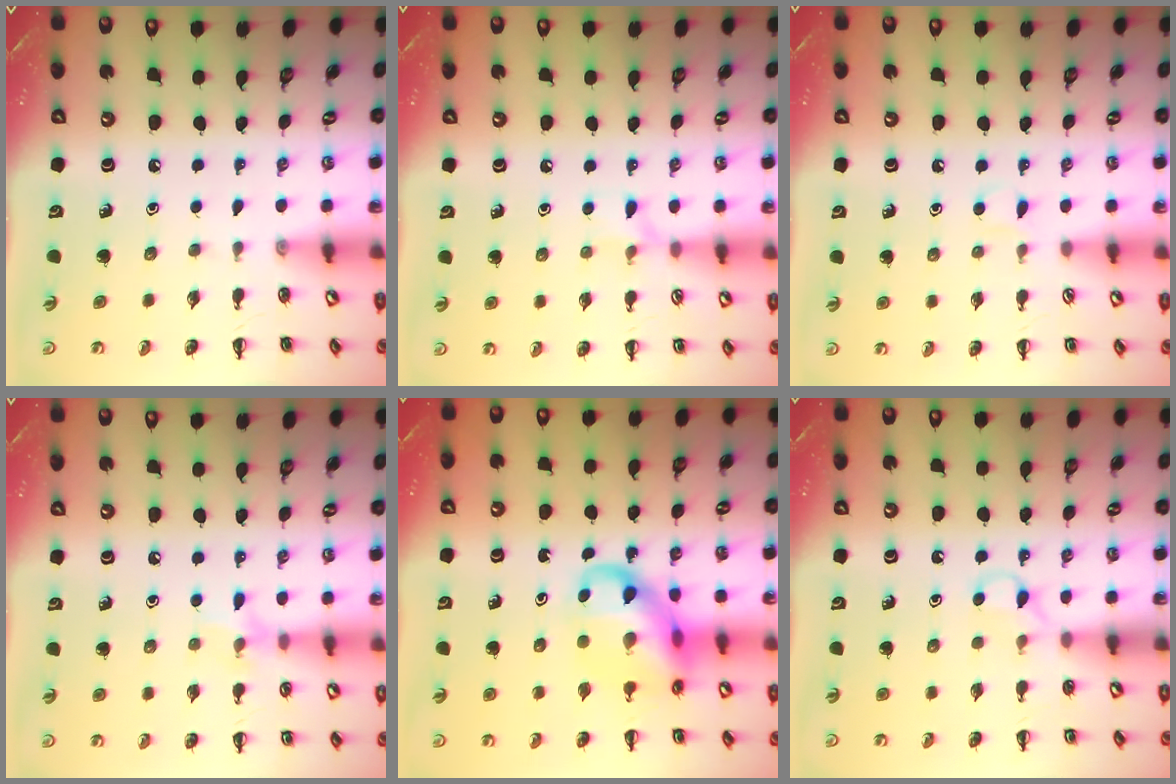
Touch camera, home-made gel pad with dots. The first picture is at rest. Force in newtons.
{"total": 5.5, "press": 5.1, "slide": 2.1}
{"total": 3.3, "press": 3.1, "slide": 1.1}
{"total": 6.5, "press": 6.2, "slide": 2.1}
{"total": 13.6, "press": 13.4, "slide": 2.6}
{"total": 4.9, "press": 4.7, "slide": 1.5}